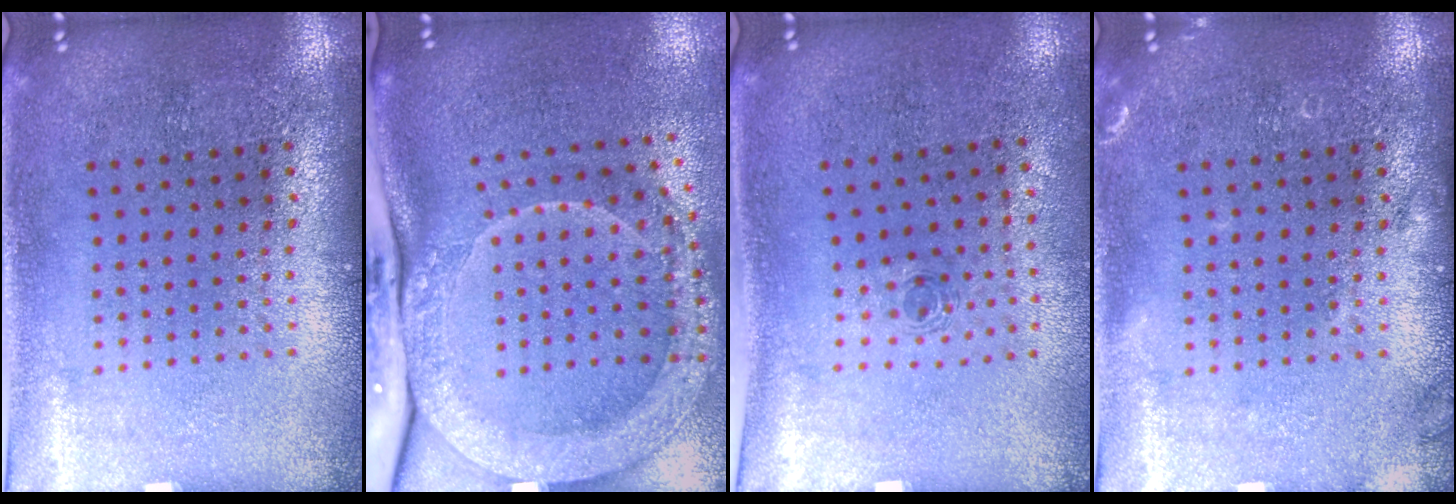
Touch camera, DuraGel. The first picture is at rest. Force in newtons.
{"total": 2.7, "press": 2.3, "slide": 1.5}
{"total": 0.5, "press": 0.3, "slide": 0.5}
{"total": 1.2, "press": 1.2, "slide": 0.3}